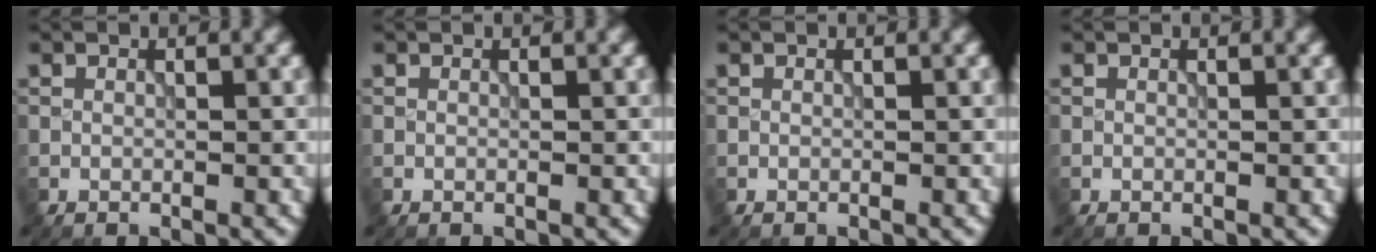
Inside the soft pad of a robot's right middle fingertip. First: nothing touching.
{"total": 0.0}
{"total": 0.0}
{"total": 0.0}